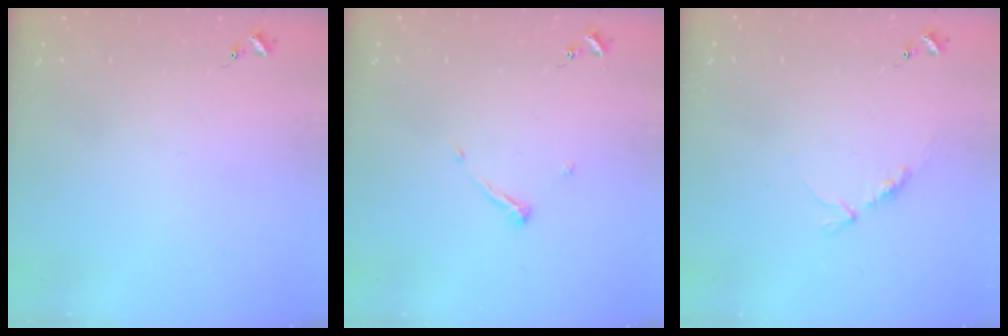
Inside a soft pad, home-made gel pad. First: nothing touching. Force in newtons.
{"total": 5.3, "press": 5.3, "slide": 0.4}
{"total": 4.7, "press": 4.7, "slide": 0.7}